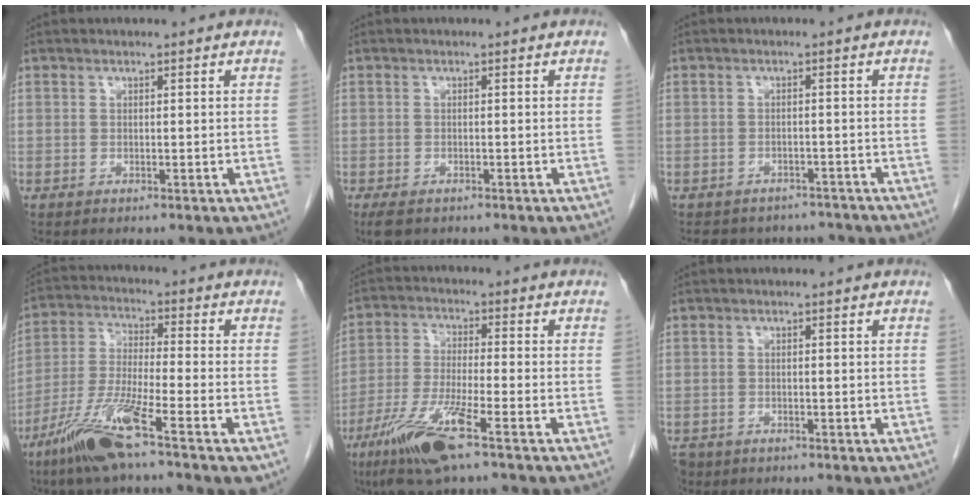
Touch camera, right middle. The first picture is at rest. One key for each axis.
{"total": 2.7, "fx": -1.9, "fy": 1.3, "fz": 1.4, "tx": -0.027, "ty": -0.005, "tz": -0.028}
{"total": 8.1, "fx": -7.4, "fy": 3.2, "fz": 1.0, "tx": -0.013, "ty": 0.012, "tz": -0.085}
{"total": 11.9, "fx": -7.2, "fy": 0.1, "fz": 9.5, "tx": -0.196, "ty": -0.028, "tz": -0.143}
{"total": 10.8, "fx": -6.3, "fy": 0.5, "fz": 8.8, "tx": -0.185, "ty": -0.025, "tz": -0.120}
{"total": 3.8, "fx": -2.7, "fy": 2.5, "fz": 1.0, "tx": -0.022, "ty": -0.002, "tz": -0.044}